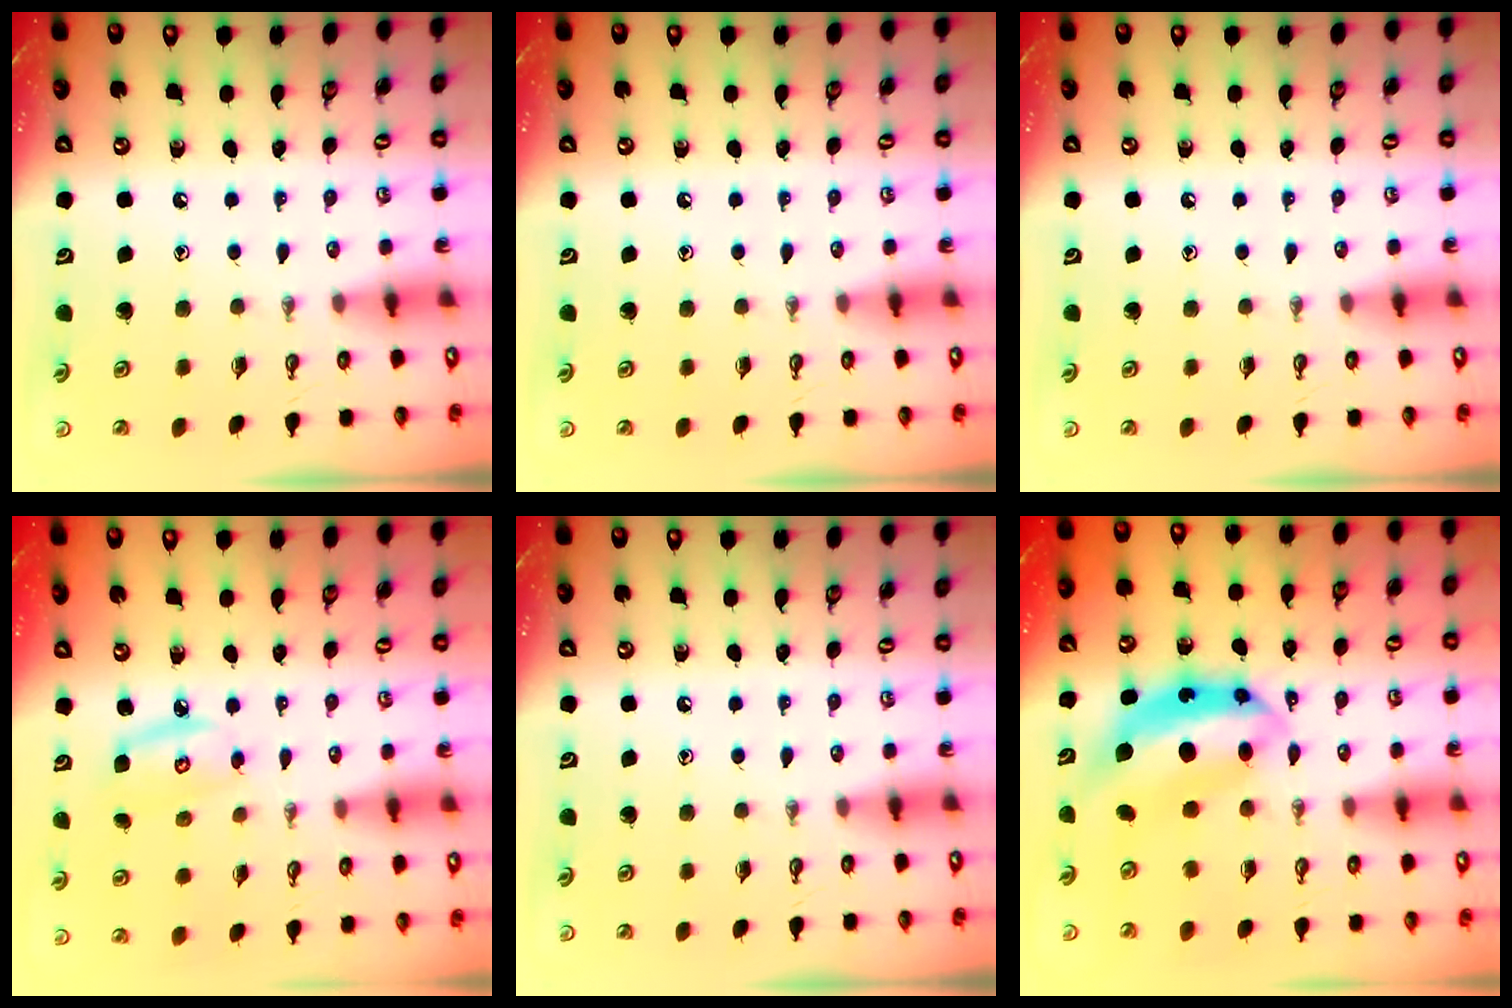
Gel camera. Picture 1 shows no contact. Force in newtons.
{"total": 0.0}
{"total": 0.0}
{"total": 5.2, "press": 5.1, "slide": 0.3}
{"total": 0.0}
{"total": 9.6, "press": 9.5, "slide": 0.8}